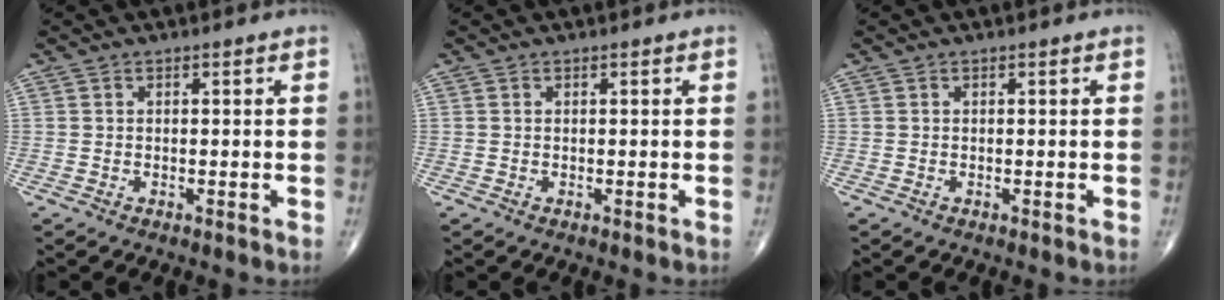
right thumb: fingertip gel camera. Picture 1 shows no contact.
{"total": 0.0}
{"total": 0.0}